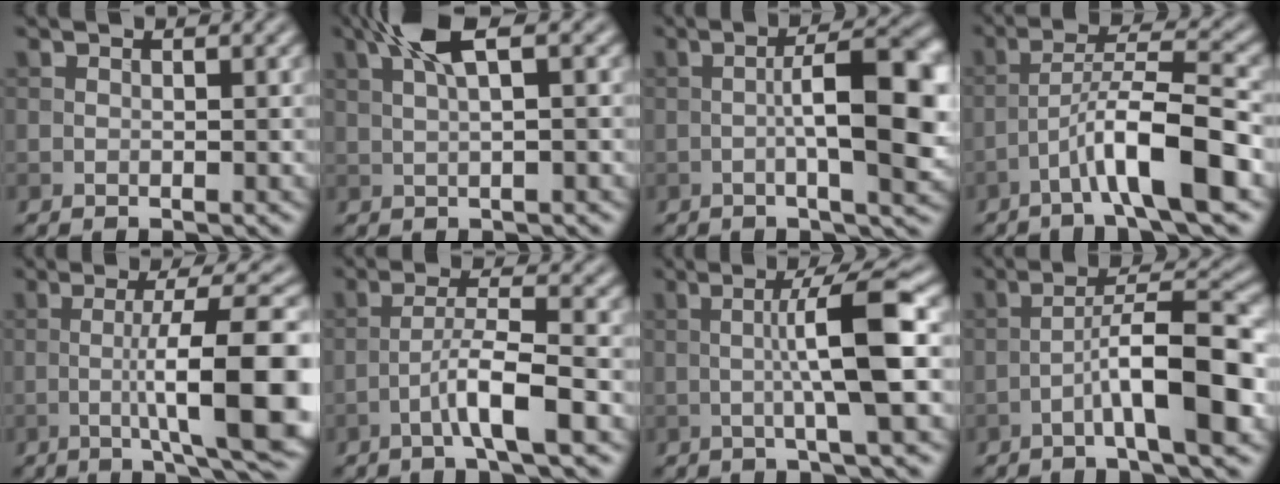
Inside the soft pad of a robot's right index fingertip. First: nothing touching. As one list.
[{"total": 4.4, "force": [1.8, 0.9, 3.9], "torque": [-0.075, 0.013, 0.032]}, {"total": 8.6, "force": [-0.6, 2.2, 8.4], "torque": [-0.124, 0.005, -0.012]}, {"total": 7.2, "force": [-3.5, 0.9, 6.3], "torque": [-0.106, 0.021, -0.062]}, {"total": 12.0, "force": [-1.6, 2.5, 11.6], "torque": [-0.158, 0.006, -0.026]}, {"total": 4.6, "force": [-2.2, 0.4, 4.0], "torque": [-0.070, 0.016, -0.046]}, {"total": 6.4, "force": [-0.1, 0.6, 6.3], "torque": [-0.104, 0.012, -0.006]}, {"total": 7.1, "force": [-2.7, 1.1, 6.5], "torque": [-0.102, 0.025, -0.049]}]